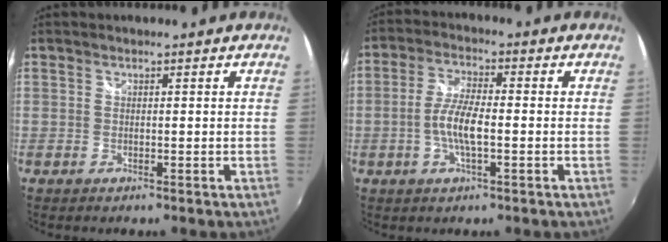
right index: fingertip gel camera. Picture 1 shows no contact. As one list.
[{"total": 6.7, "force": [-1.5, 1.5, 6.3], "torque": [-0.130, 0.004, -0.030]}]